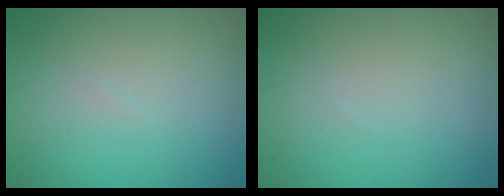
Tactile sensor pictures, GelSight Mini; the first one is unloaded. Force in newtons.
{"total": 0.0}